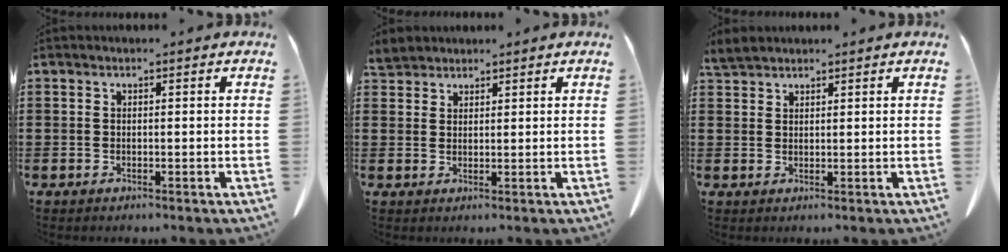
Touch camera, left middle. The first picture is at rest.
{"total": 2.8, "force": [2.6, 0.8, 0.3], "torque": [-0.015, -0.001, 0.053]}
{"total": 2.6, "force": [2.5, 0.6, 0.6], "torque": [-0.020, 0.003, 0.049]}